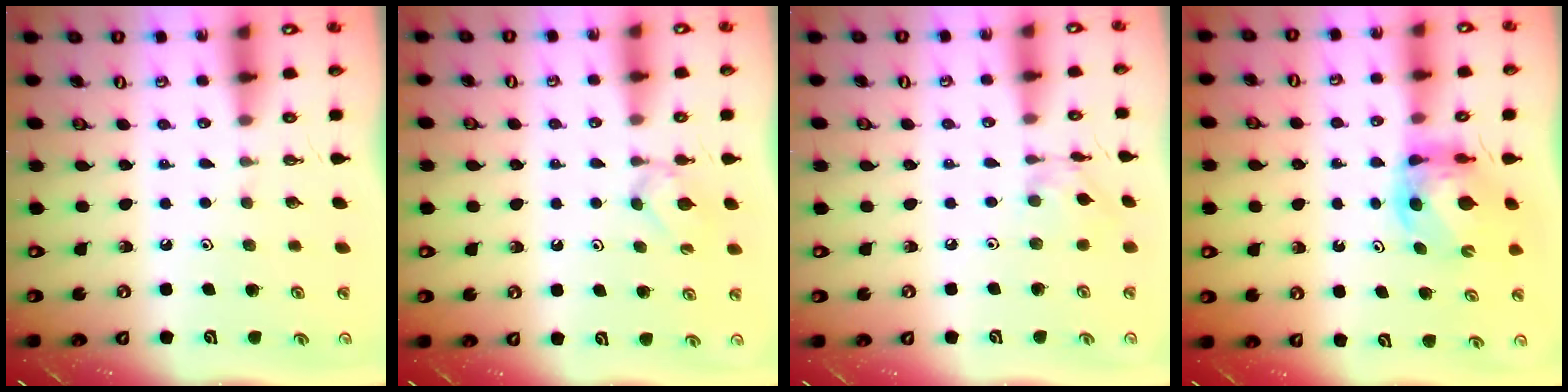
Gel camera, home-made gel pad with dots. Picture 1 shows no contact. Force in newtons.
{"total": 3.9, "press": 3.8, "slide": 0.6}
{"total": 3.8, "press": 3.8, "slide": 0.1}
{"total": 6.2, "press": 6.2, "slide": 0.6}